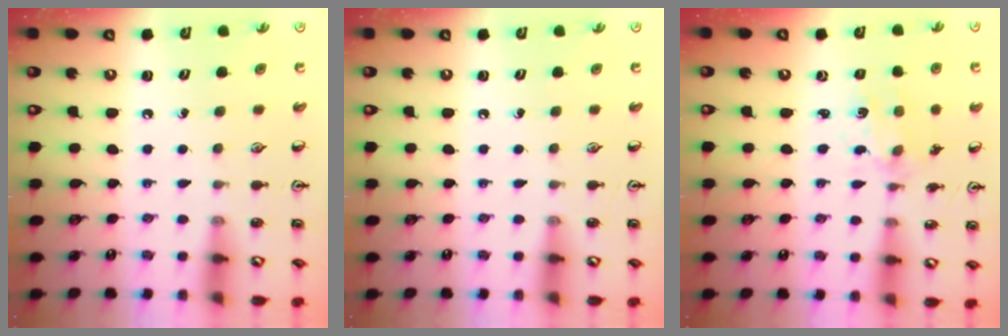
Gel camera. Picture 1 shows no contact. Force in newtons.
{"total": 0.0}
{"total": 2.4, "press": 2.2, "slide": 0.8}